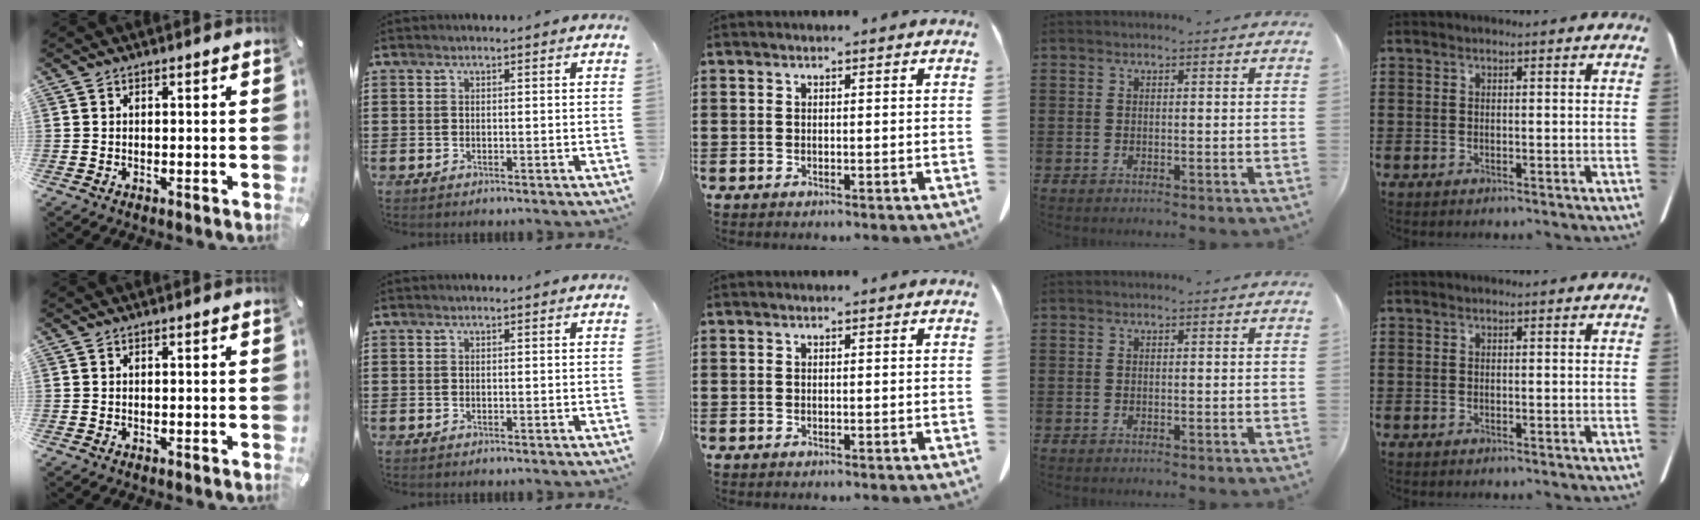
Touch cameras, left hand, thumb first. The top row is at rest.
{}